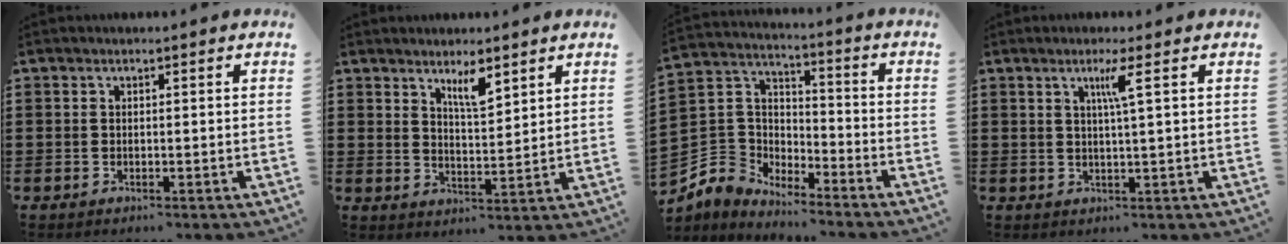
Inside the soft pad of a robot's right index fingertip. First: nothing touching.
{"total": 4.8, "force": [3.5, 1.2, 3.1], "torque": [-0.052, -0.007, 0.059]}
{"total": 4.3, "force": [-2.5, 3.4, -0.7], "torque": [-0.028, -0.007, -0.061]}
{"total": 3.3, "force": [1.3, -0.5, 3.0], "torque": [-0.060, -0.007, 0.018]}